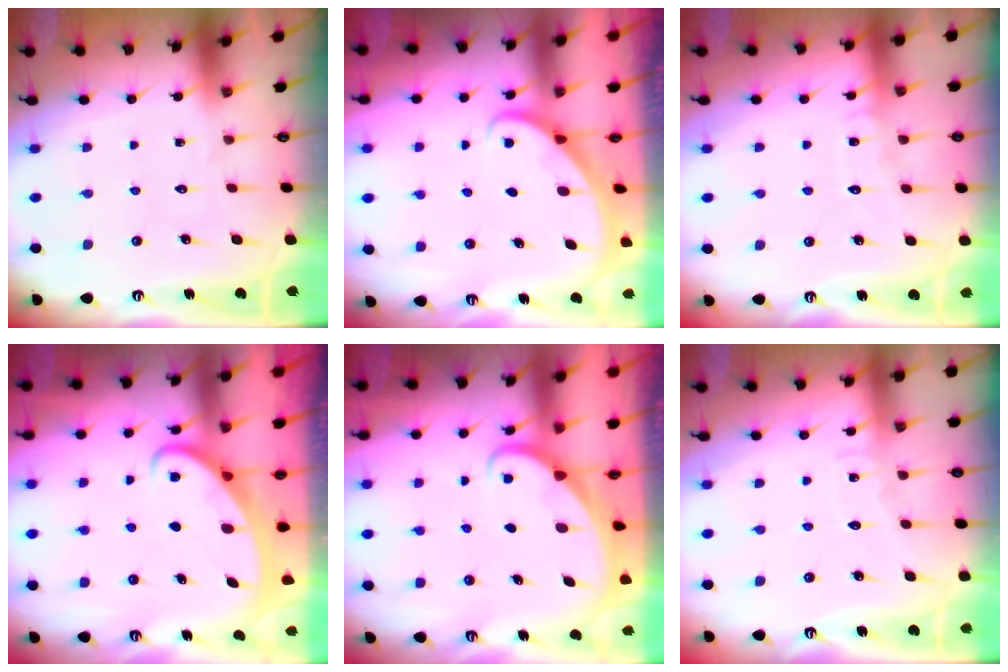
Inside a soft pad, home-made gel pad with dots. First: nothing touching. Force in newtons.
{"total": 2.0, "press": 2.0, "slide": 0.1}
{"total": 5.5, "press": 5.5, "slide": 0.4}
{"total": 2.5, "press": 2.5, "slide": 0.4}
{"total": 1.9, "press": 1.9, "slide": 0.1}
{"total": 5.5, "press": 5.5, "slide": 0.5}